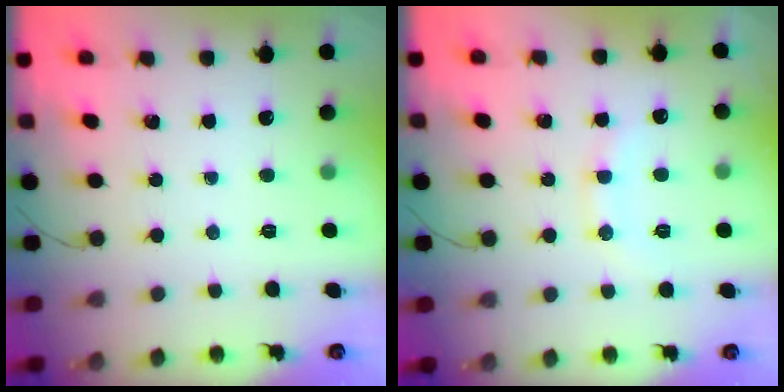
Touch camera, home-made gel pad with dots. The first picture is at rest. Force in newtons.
{"total": 10.3, "press": 10.3, "slide": 0.9}